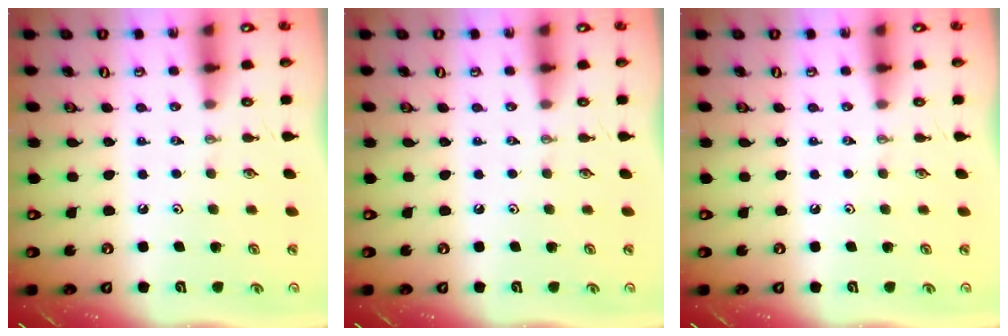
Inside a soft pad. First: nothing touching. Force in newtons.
{"total": 0.0}
{"total": 0.0}